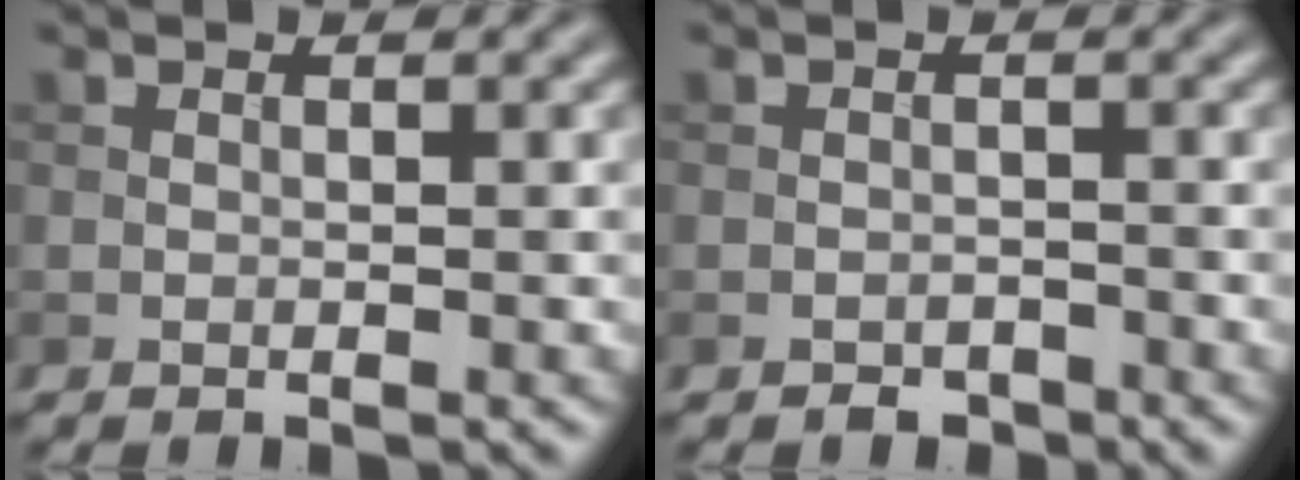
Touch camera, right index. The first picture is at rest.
{"total": 1.4, "force": [-1.2, 0.7, 0.2], "torque": [0.001, 0.002, -0.020]}